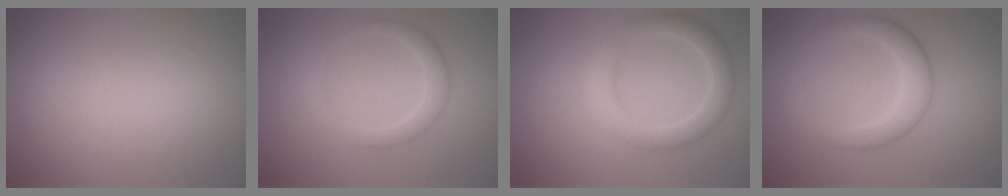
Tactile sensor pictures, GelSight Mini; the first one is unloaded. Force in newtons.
{"total": 2.1, "press": 2.1, "slide": 0.1}
{"total": 3.9, "press": 3.9, "slide": 0.3}
{"total": 3.4, "press": 3.4, "slide": 0.2}